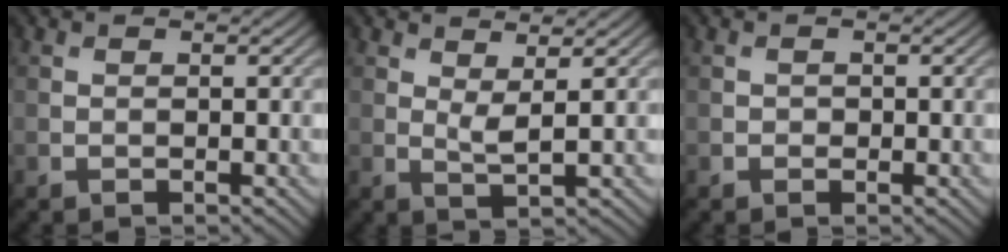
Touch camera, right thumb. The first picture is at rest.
{"total": 2.1, "force": [1.3, 0.4, 1.6], "torque": [-0.038, -0.004, 0.026]}
{"total": 0.6, "force": [-0.2, 0.6, 0.1], "torque": [0.003, -0.006, -0.005]}